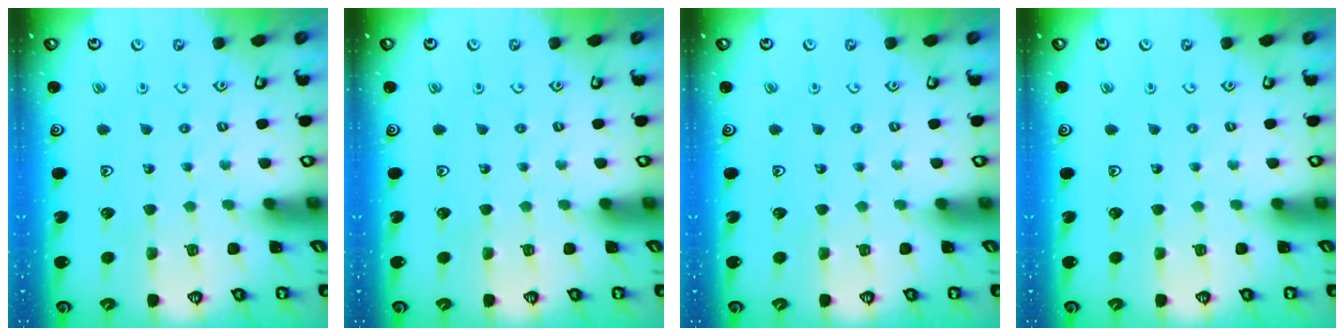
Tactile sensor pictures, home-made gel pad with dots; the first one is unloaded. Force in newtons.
{"total": 0.0}
{"total": 0.0}
{"total": 0.0}